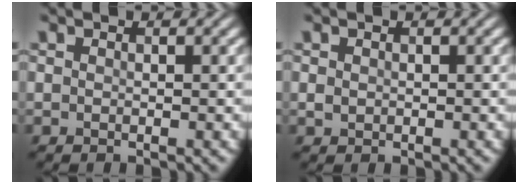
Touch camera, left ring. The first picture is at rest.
{"total": 0.6, "force": [0.1, 0.5, 0.3], "torque": [-0.006, -0.001, 0.000]}